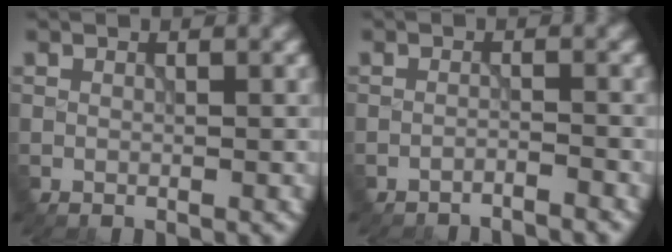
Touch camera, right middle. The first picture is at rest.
{"total": 2.0, "force": [-1.9, 0.1, 0.4], "torque": [0.003, -0.003, -0.036]}